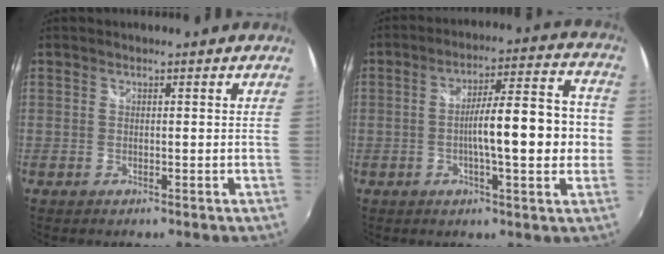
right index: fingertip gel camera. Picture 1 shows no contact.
{"total": 14.2, "force": [-1.5, 2.7, 13.9], "torque": [-0.218, 0.012, -0.026]}